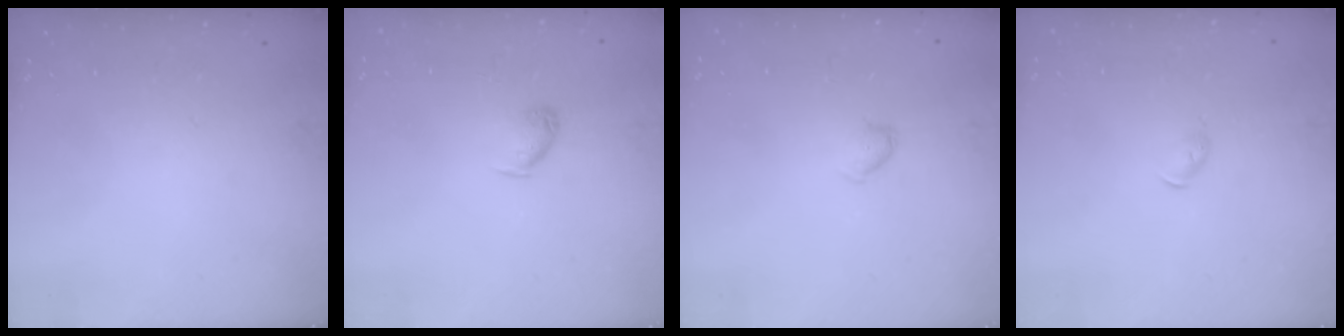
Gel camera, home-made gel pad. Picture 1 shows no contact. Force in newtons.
{"total": 6.0, "press": 5.9, "slide": 0.9}
{"total": 5.3, "press": 5.2, "slide": 0.7}
{"total": 3.2, "press": 3.2, "slide": 0.6}